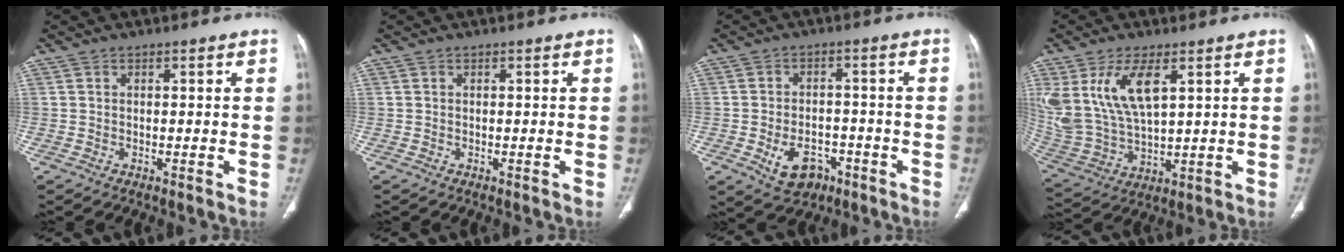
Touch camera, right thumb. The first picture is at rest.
{"total": 0.0}
{"total": 8.1, "force": [-3.5, 5.7, 4.4], "torque": [-0.054, 0.026, -0.045]}
{"total": 15.5, "force": [5.9, 7.3, 12.4], "torque": [-0.263, -0.021, 0.130]}